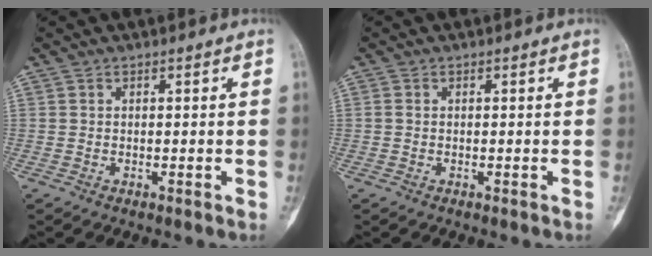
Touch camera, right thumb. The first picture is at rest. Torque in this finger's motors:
{"motor_torque": [0.04, -0.01, 0.33, 0.00, 0.01]}